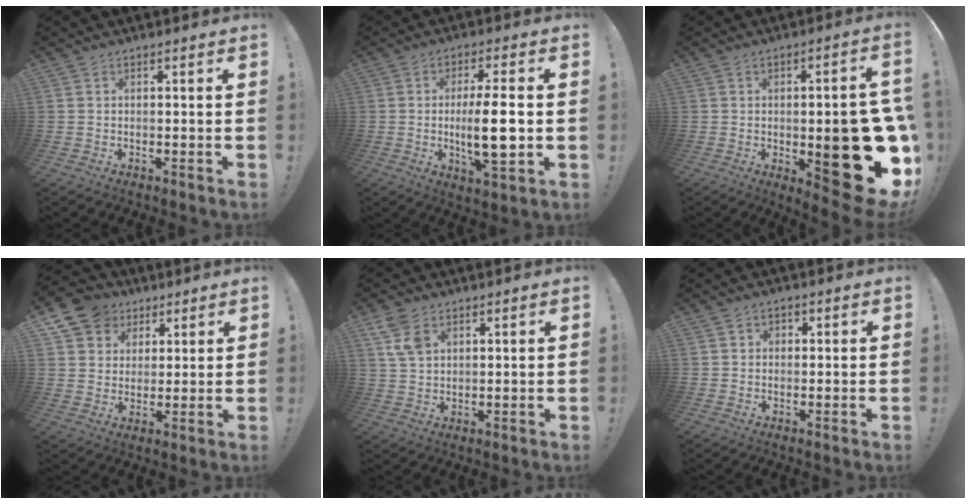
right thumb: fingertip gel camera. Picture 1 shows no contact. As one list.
[{"total": 12.4, "force": [-1.1, 2.5, 12.1], "torque": [-0.207, -0.007, -0.026]}, {"total": 23.4, "force": [-3.8, 8.4, 21.5], "torque": [-0.258, 0.003, -0.033]}, {"total": 10.3, "force": [5.4, 8.4, 2.6], "torque": [-0.040, -0.029, 0.108]}, {"total": 7.2, "force": [3.6, 4.7, 4.2], "torque": [-0.084, -0.006, 0.071]}, {"total": 1.4, "force": [0.0, 1.3, 0.5], "torque": [-0.008, 0.002, 0.000]}]